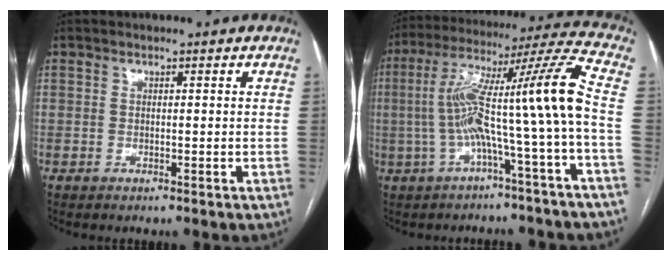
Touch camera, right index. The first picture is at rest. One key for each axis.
{"total": 15.4, "fx": -2.5, "fy": -1.6, "fz": 15.1, "tx": -0.258, "ty": 0.038, "tz": -0.051}